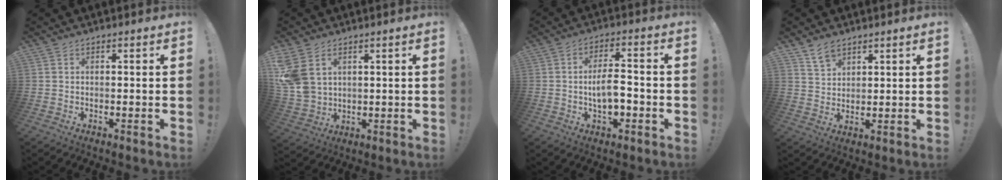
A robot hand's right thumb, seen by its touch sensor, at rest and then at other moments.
{"total": 9.0, "force": [3.8, 6.4, 5.0], "torque": [-0.108, -0.014, 0.080]}
{"total": 9.8, "force": [-1.7, 4.4, 8.6], "torque": [-0.155, 0.009, -0.032]}
{"total": 5.5, "force": [4.5, 2.7, 1.7], "torque": [-0.024, -0.024, 0.085]}